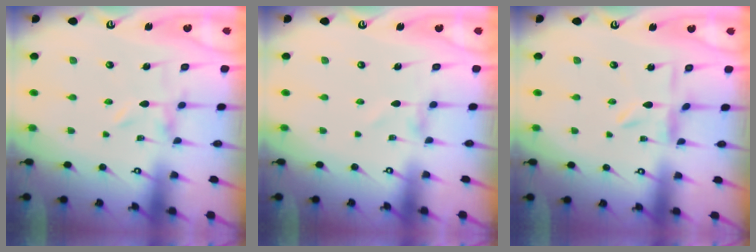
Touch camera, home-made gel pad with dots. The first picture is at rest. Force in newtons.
{"total": 0.0}
{"total": 1.3, "press": 1.2, "slide": 0.2}